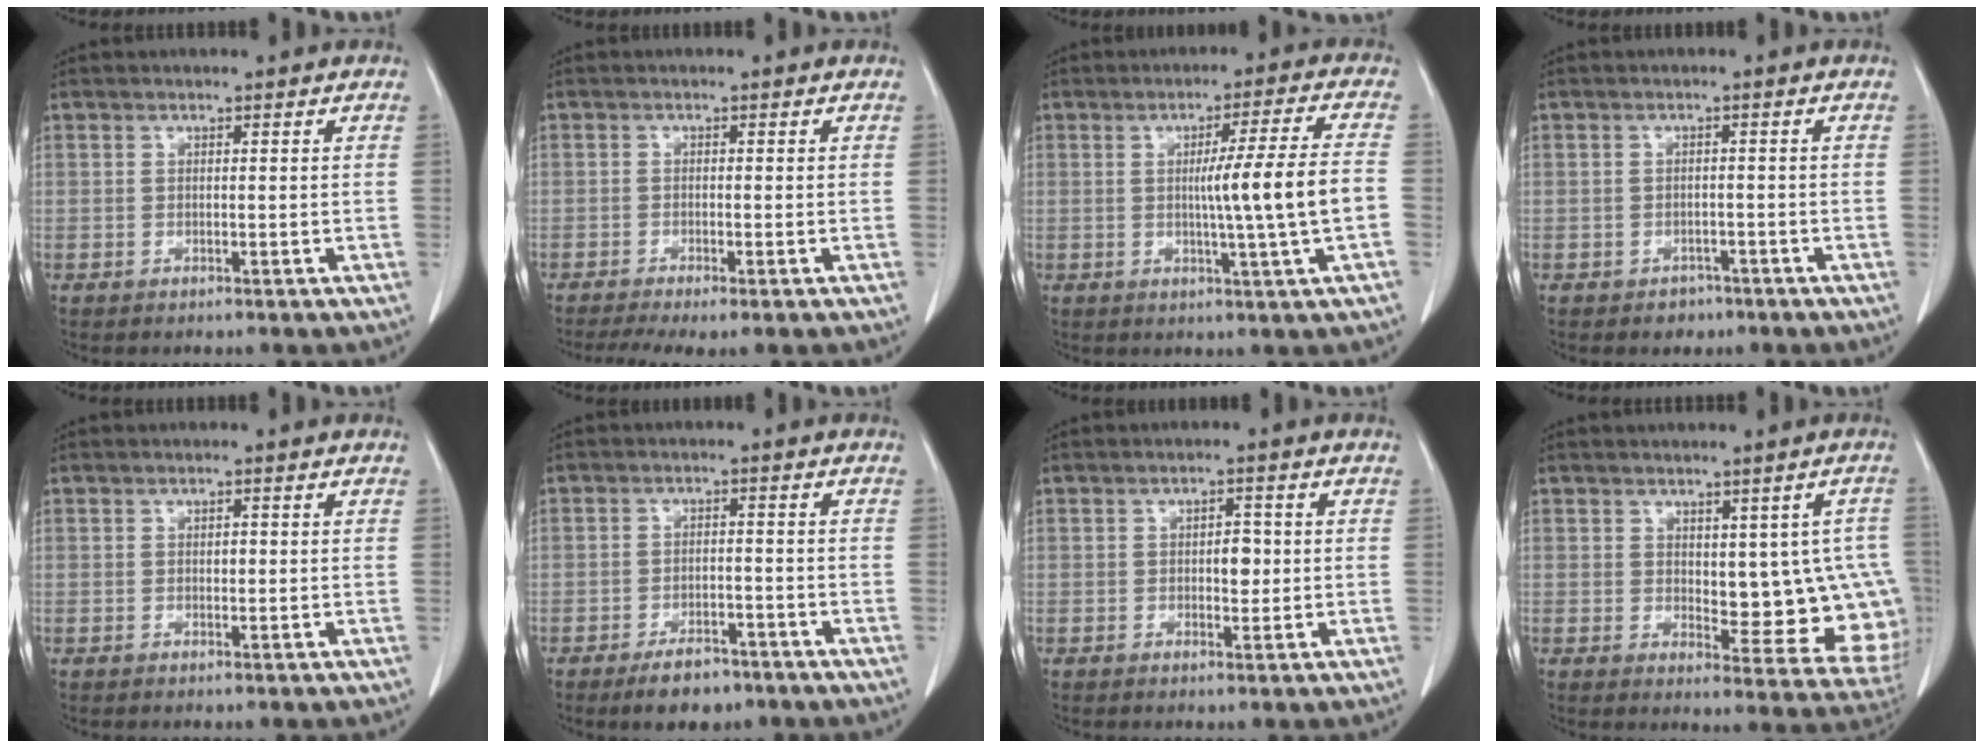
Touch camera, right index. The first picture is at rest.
{"total": 5.3, "force": [-3.7, 0.8, 3.7], "torque": [-0.063, -0.012, -0.061]}
{"total": 9.6, "force": [-0.8, -1.5, 9.5], "torque": [-0.143, -0.003, -0.010]}
{"total": 2.2, "force": [-1.4, 1.6, 0.4], "torque": [-0.007, 0.005, -0.017]}
{"total": 0.9, "force": [0.1, 0.5, 0.8], "torque": [-0.010, 0.001, 0.002]}
{"total": 5.6, "force": [-4.0, 2.4, 3.0], "torque": [-0.051, 0.000, -0.060]}
{"total": 2.8, "force": [0.0, 1.5, 2.4], "torque": [-0.031, 0.002, 0.002]}
{"total": 12.1, "force": [0.5, 5.2, 10.9], "torque": [-0.108, -0.001, 0.017]}